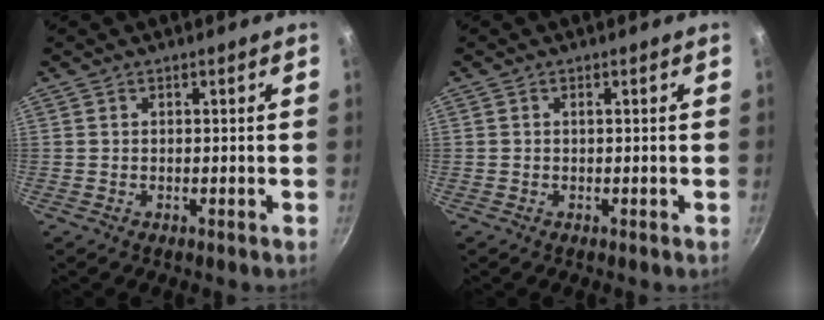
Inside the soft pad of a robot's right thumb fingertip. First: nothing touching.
{"total": 0.0}